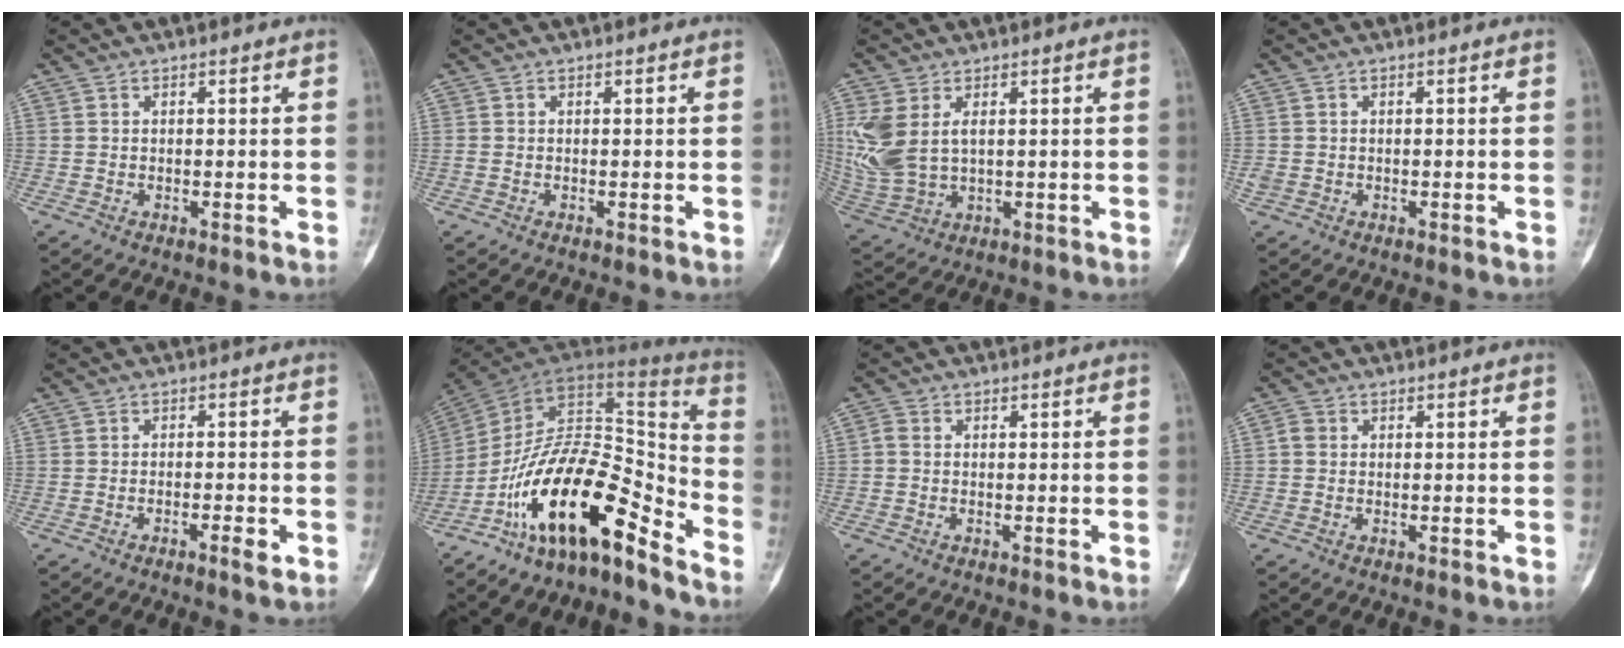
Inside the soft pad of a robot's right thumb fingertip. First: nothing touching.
{"total": 0.0}
{"total": 10.6, "force": [2.4, 6.7, 7.9], "torque": [-0.189, -0.002, 0.064]}
{"total": 1.3, "force": [-0.1, 1.2, 0.4], "torque": [-0.008, 0.002, 0.001]}
{"total": 2.4, "force": [-1.2, 0.5, 2.0], "torque": [-0.032, 0.003, -0.024]}
{"total": 20.7, "force": [-13.0, 7.1, 14.5], "torque": [-0.213, 0.119, -0.224]}
{"total": 1.2, "force": [-0.1, 0.9, 0.7], "torque": [-0.009, 0.000, -0.008]}
{"total": 1.6, "force": [0.1, 1.4, 0.7], "torque": [-0.004, 0.004, -0.001]}